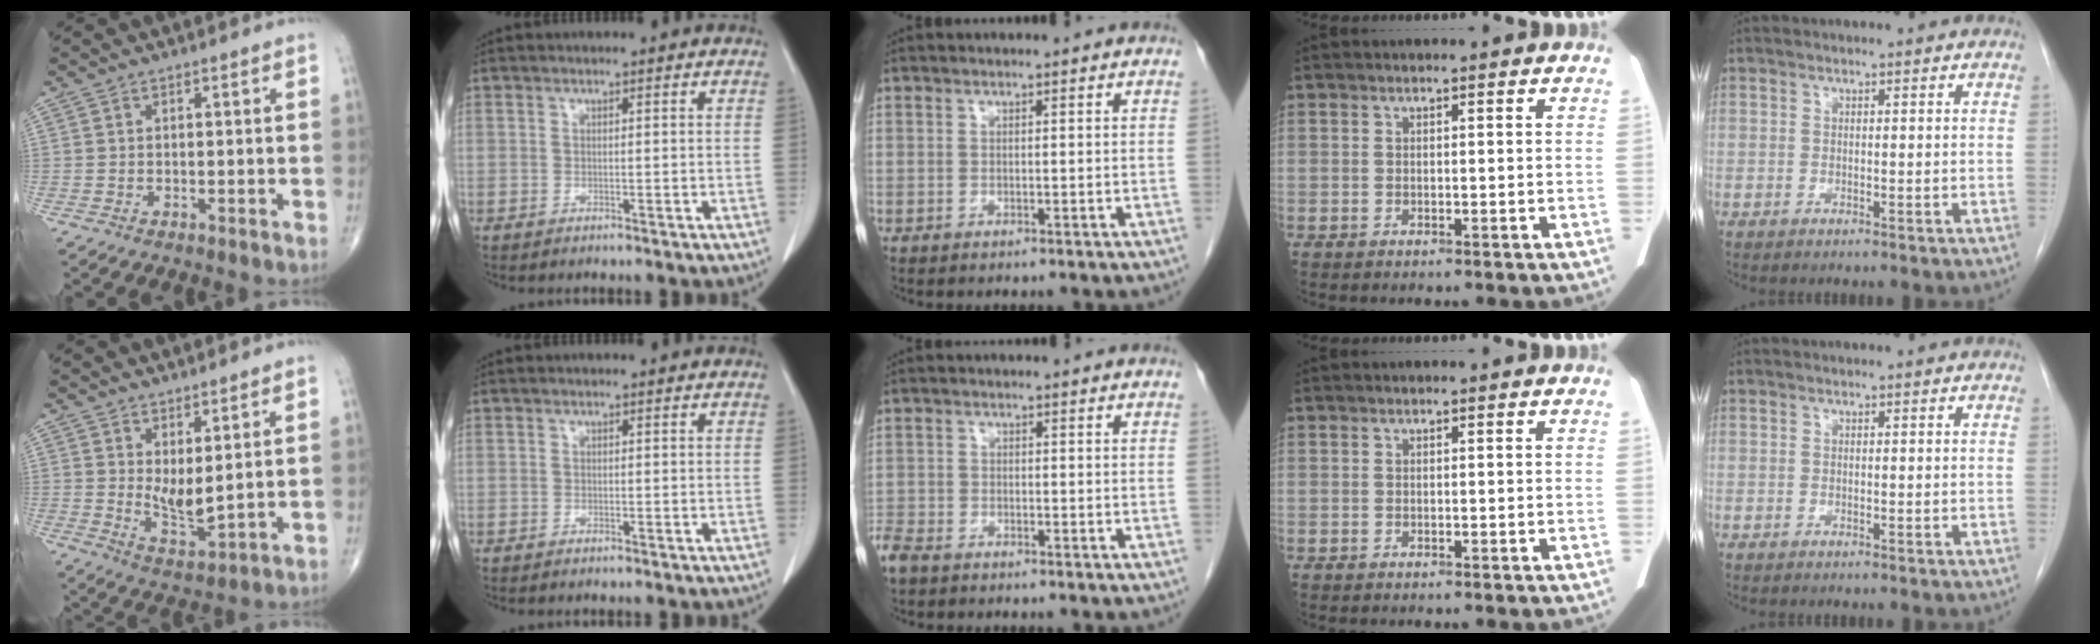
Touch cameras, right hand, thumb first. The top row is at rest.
{"thumb": {"total": 6.2, "force": [2.0, 2.2, 5.4], "torque": [-0.090, -0.033, 0.049]}, "middle": {"total": 3.7, "force": [-3.2, 1.5, 1.3], "torque": [-0.030, -0.005, -0.060]}}